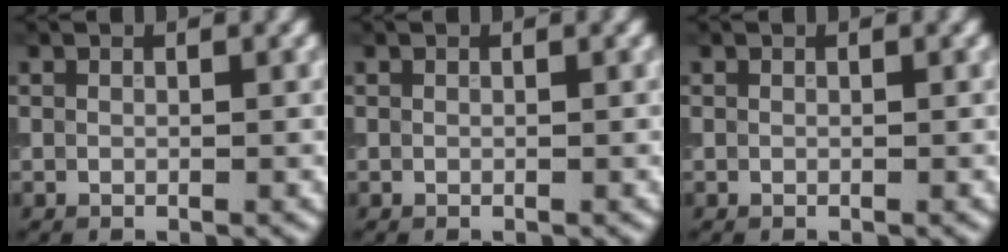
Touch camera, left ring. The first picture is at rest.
{"total": 0.0}
{"total": 0.0}